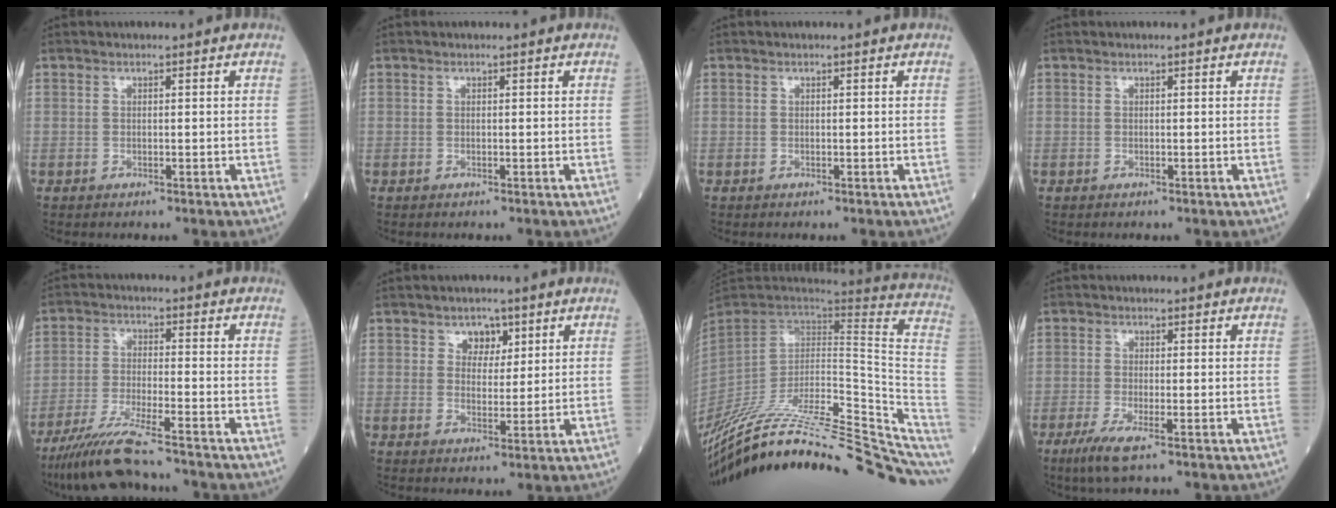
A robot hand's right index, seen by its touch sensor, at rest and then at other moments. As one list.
[{"total": 0.0}, {"total": 0.0}, {"total": 0.0}, {"total": 10.0, "force": [-8.4, 0.2, 5.4], "torque": [-0.101, -0.032, -0.149]}, {"total": 3.5, "force": [1.9, 2.5, 1.4], "torque": [-0.014, 0.003, 0.030]}, {"total": 34.5, "force": [-29.6, 3.7, 17.4], "torque": [-0.203, -0.033, -0.430]}, {"total": 4.6, "force": [-2.5, 0.5, 3.8], "torque": [-0.081, -0.015, -0.049]}]